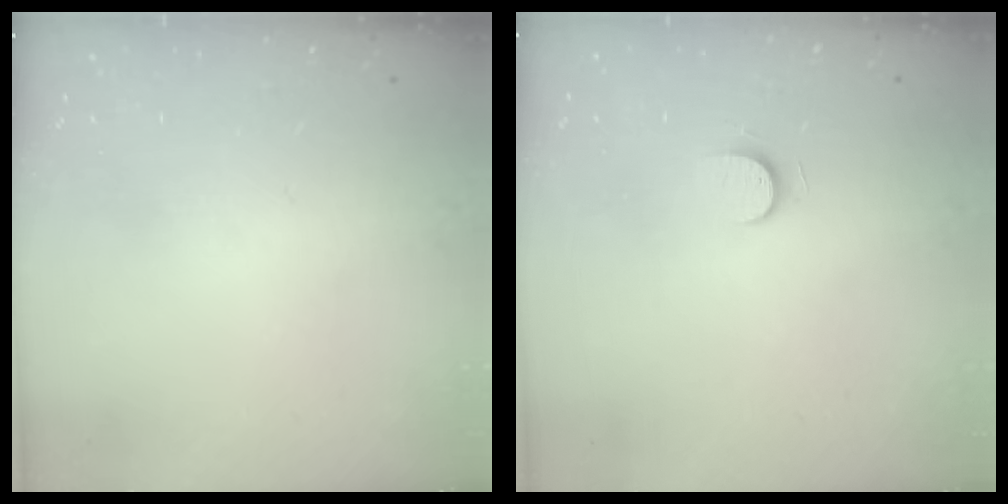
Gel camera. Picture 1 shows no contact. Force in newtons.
{"total": 5.2, "press": 5.2, "slide": 0.6}